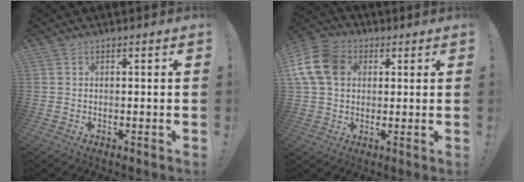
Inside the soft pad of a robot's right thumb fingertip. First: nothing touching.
{"total": 13.8, "force": [3.4, 10.7, 8.0], "torque": [-0.152, 0.003, 0.071]}